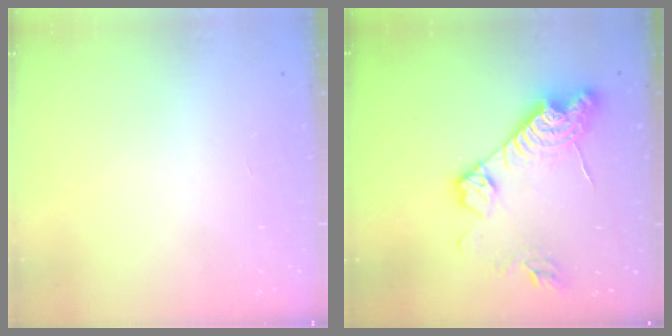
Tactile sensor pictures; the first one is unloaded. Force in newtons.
{"total": 16.0, "press": 15.9, "slide": 1.3}